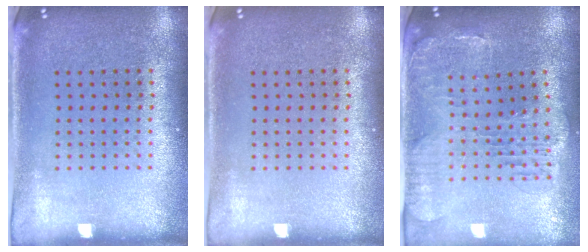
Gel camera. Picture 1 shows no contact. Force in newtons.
{"total": 0.0}
{"total": 1.4, "press": 1.3, "slide": 0.3}